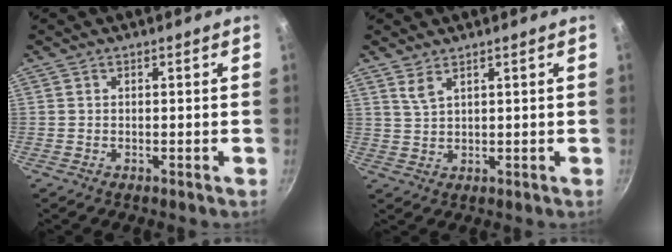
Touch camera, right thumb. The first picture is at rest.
{"total": 2.7, "force": [1.9, 0.9, 1.8], "torque": [-0.037, -0.013, 0.043]}